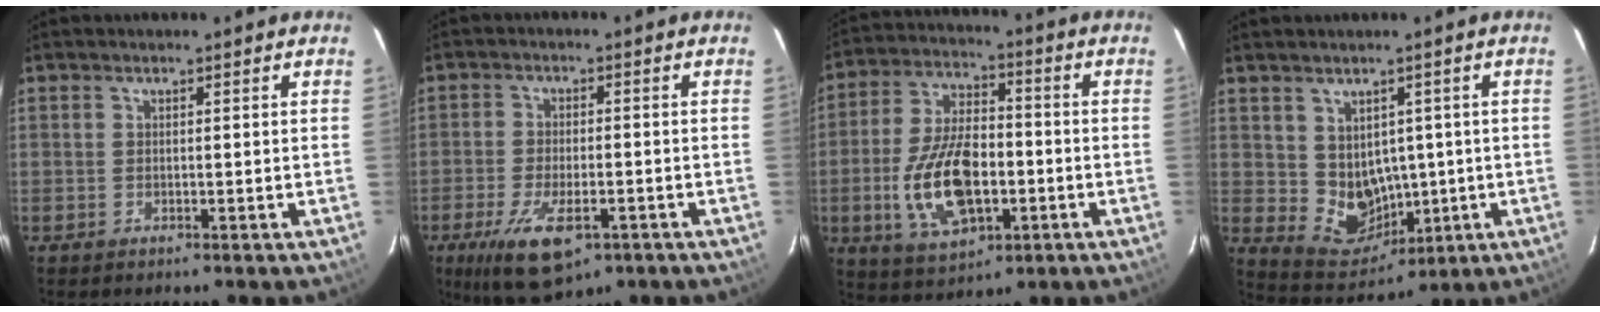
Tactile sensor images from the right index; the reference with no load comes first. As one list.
[{"total": 11.5, "force": [-6.0, 4.8, 8.5], "torque": [-0.181, -0.030, -0.099]}, {"total": 15.9, "force": [-3.8, 8.5, 12.9], "torque": [-0.264, 0.002, -0.056]}, {"total": 8.6, "force": [0.7, 7.6, 3.9], "torque": [-0.077, -0.008, 0.041]}]